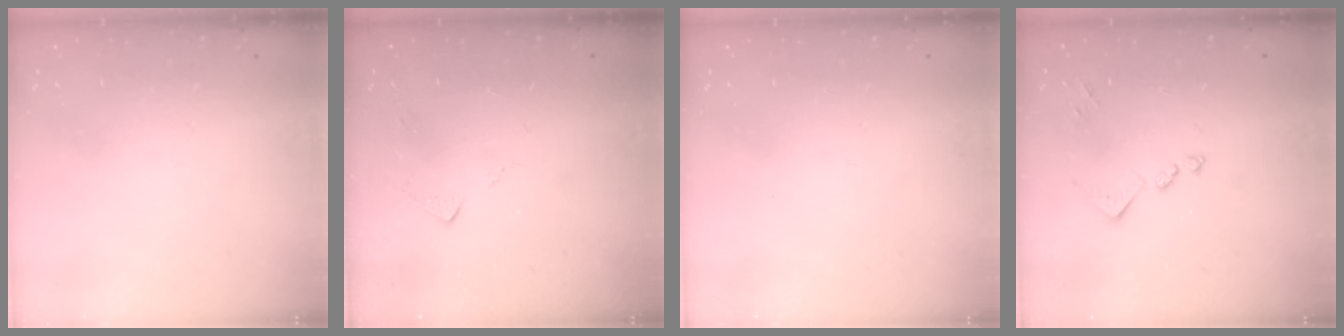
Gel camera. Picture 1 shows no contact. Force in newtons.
{"total": 3.6, "press": 3.6, "slide": 0.5}
{"total": 0.0}
{"total": 10.3, "press": 10.3, "slide": 0.6}